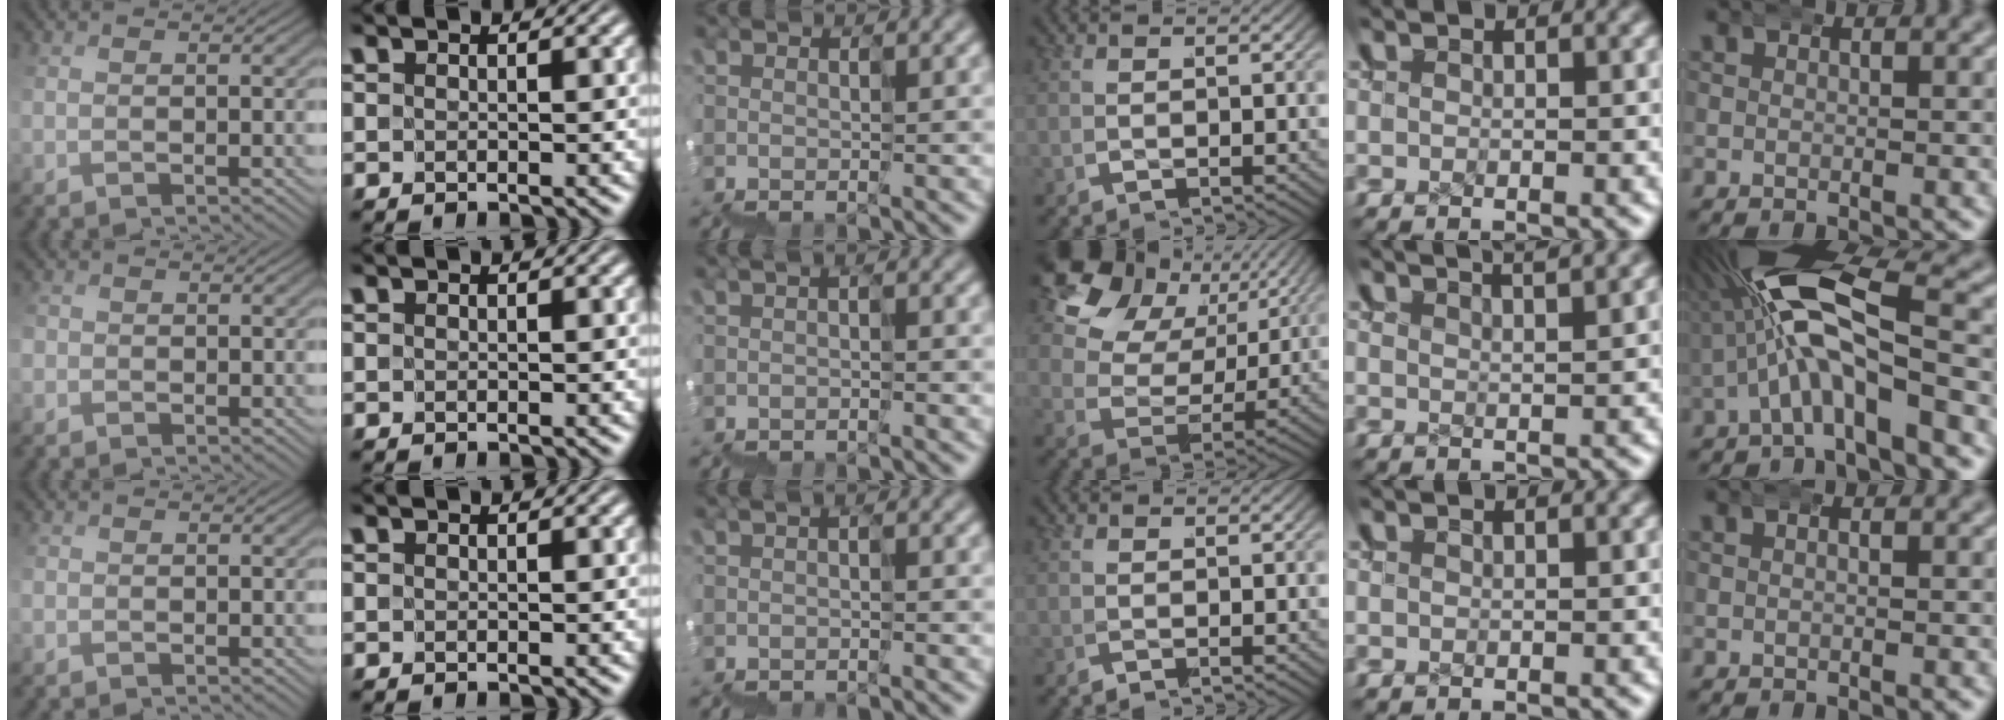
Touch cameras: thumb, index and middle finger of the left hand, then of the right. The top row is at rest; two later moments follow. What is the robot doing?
{"motion": "wrap", "object": "ethernet cable"}